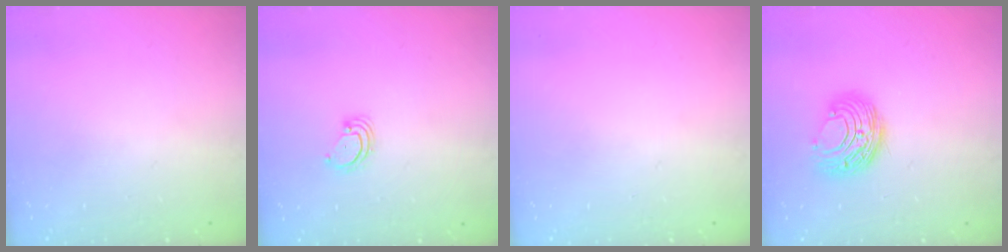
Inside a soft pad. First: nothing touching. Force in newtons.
{"total": 2.9, "press": 2.9, "slide": 0.3}
{"total": 0.0}
{"total": 9.0, "press": 9.0, "slide": 0.2}